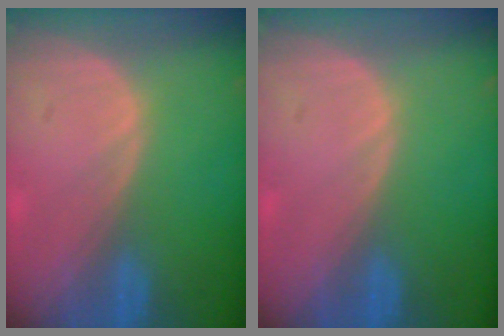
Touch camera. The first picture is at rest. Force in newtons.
{"total": 0.0}